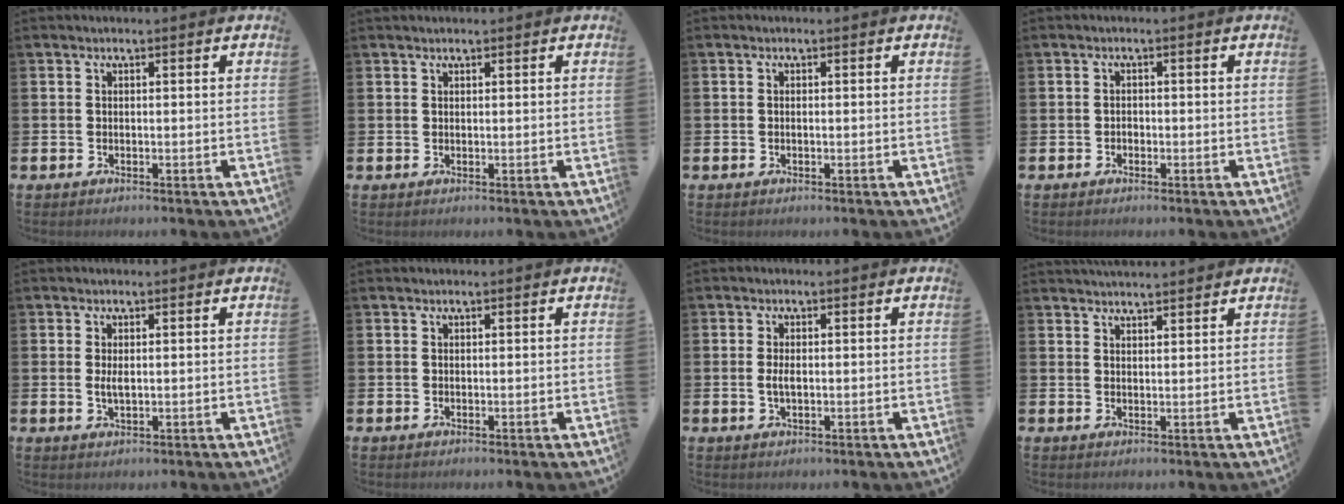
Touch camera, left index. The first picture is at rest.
{"total": 0.6, "force": [0.6, 0.1, 0.0], "torque": [0.003, 0.000, 0.010]}
{"total": 0.0}
{"total": 0.7, "force": [-0.4, 0.6, 0.2], "torque": [-0.007, 0.003, -0.009]}
{"total": 1.7, "force": [0.3, 0.6, 1.5], "torque": [-0.025, 0.000, 0.004]}
{"total": 0.0}
{"total": 1.7, "force": [0.1, 0.7, 1.6], "torque": [-0.026, 0.000, 0.000]}
{"total": 2.8, "force": [2.8, 0.1, 0.1], "torque": [-0.004, -0.012, 0.050]}